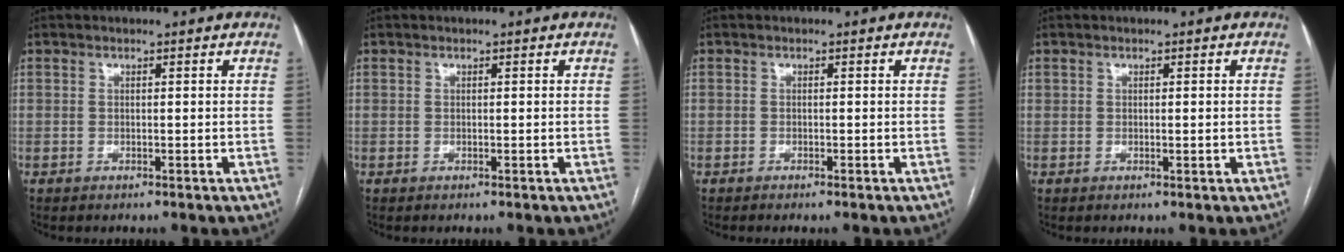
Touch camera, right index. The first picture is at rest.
{"total": 0.0}
{"total": 0.6, "force": [-0.5, -0.1, 0.3], "torque": [-0.006, 0.001, -0.008]}
{"total": 0.9, "force": [0.1, 0.3, 0.8], "torque": [-0.017, 0.001, 0.007]}